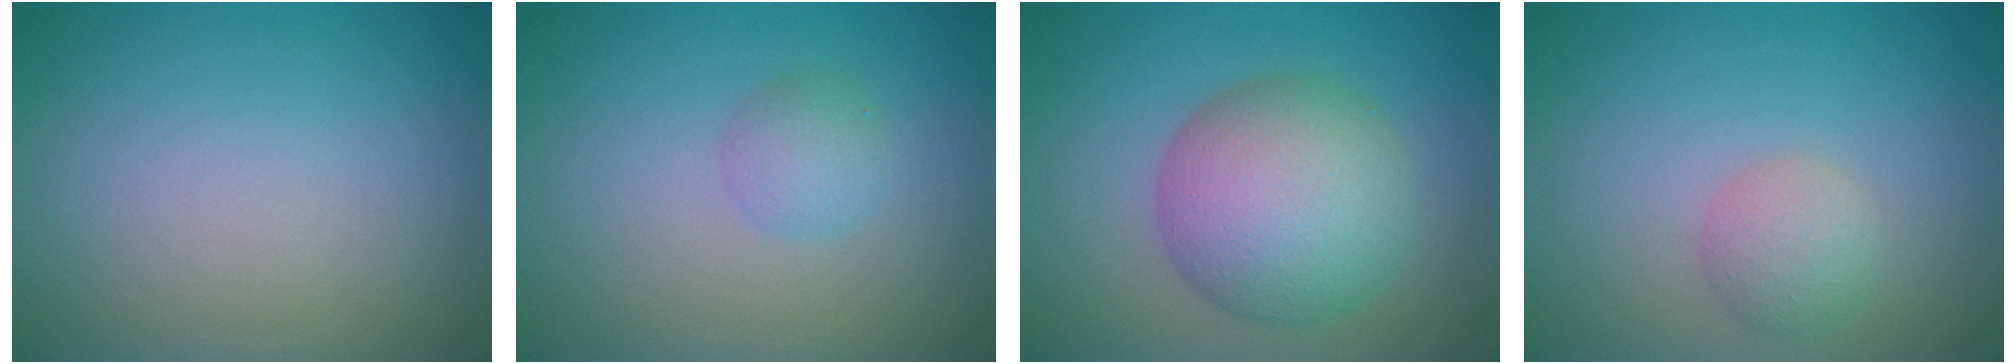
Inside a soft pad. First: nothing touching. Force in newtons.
{"total": 1.7, "press": 1.7, "slide": 0.0}
{"total": 8.5, "press": 8.5, "slide": 0.3}
{"total": 2.2, "press": 2.2, "slide": 0.1}